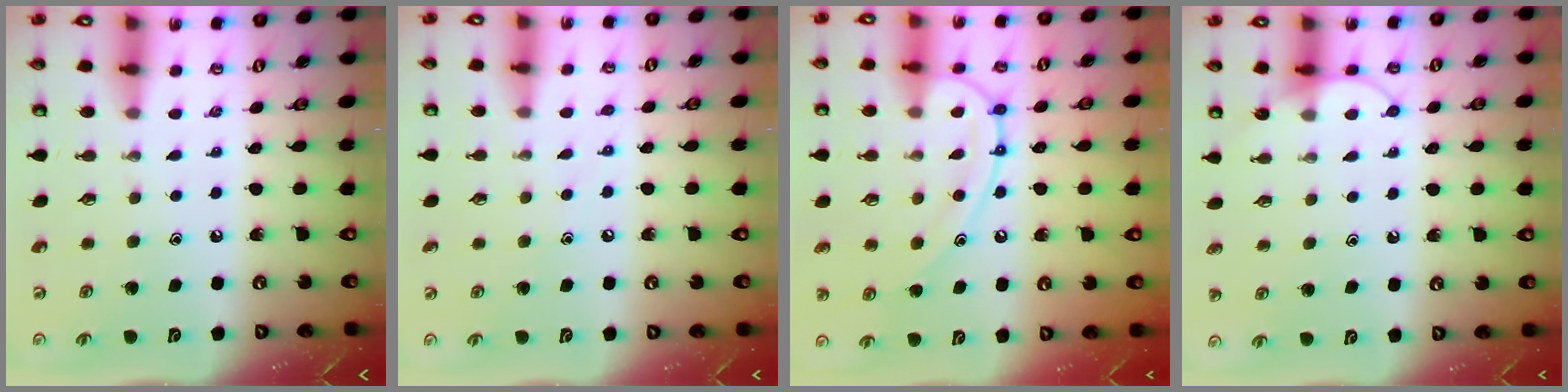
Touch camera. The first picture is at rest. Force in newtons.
{"total": 4.9, "press": 4.8, "slide": 0.8}
{"total": 16.0, "press": 16.0, "slide": 1.5}
{"total": 6.5, "press": 6.4, "slide": 0.6}